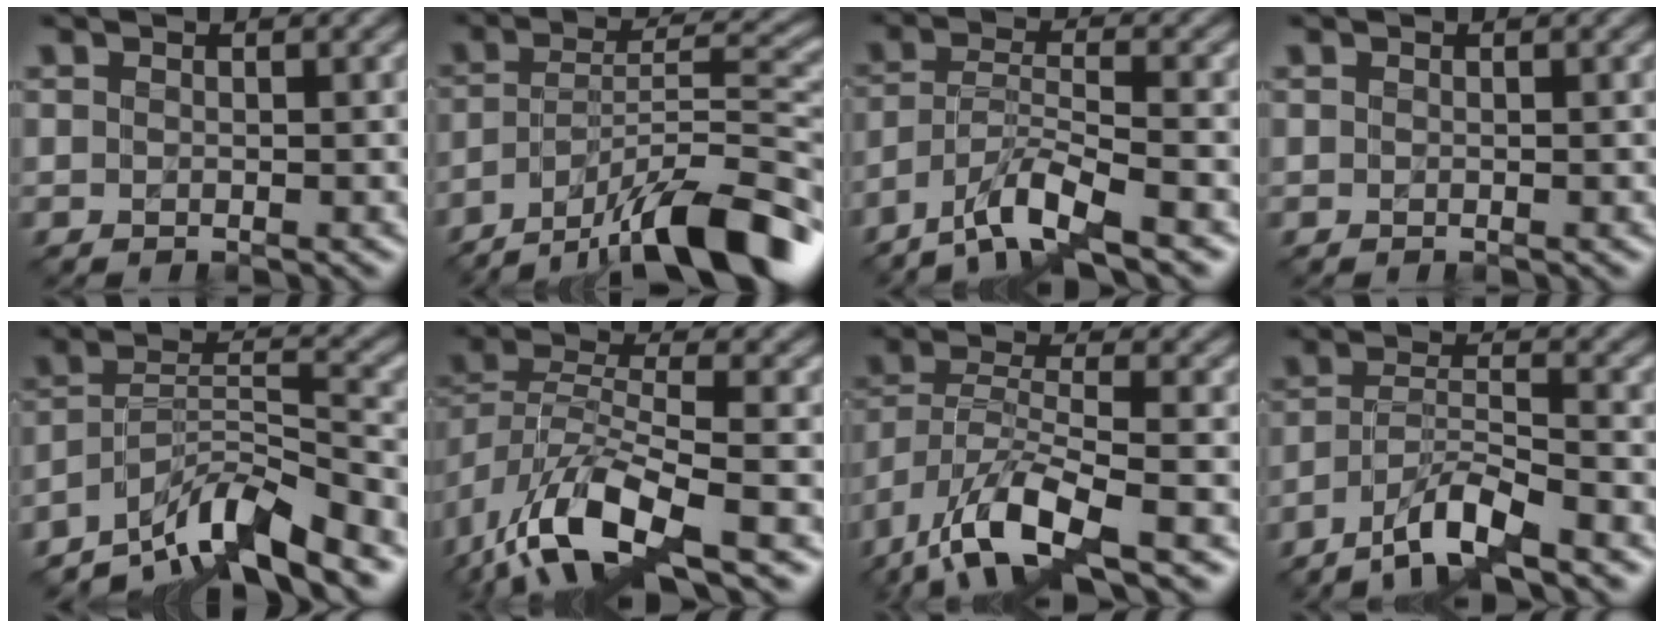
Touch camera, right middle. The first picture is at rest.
{"total": 12.4, "force": [-8.8, 3.1, 8.3], "torque": [-0.125, 0.014, -0.158]}
{"total": 5.6, "force": [-4.2, 0.8, 3.6], "torque": [-0.061, 0.003, -0.085]}
{"total": 0.0}
{"total": 7.5, "force": [-5.9, 1.2, 4.4], "torque": [-0.067, 0.010, -0.111]}
{"total": 9.3, "force": [-5.1, 3.5, 7.0], "torque": [-0.142, -0.007, -0.102]}
{"total": 7.9, "force": [-4.8, 2.2, 5.9], "torque": [-0.116, -0.003, -0.100]}
{"total": 5.5, "force": [-4.1, 0.8, 3.6], "torque": [-0.062, 0.004, -0.081]}